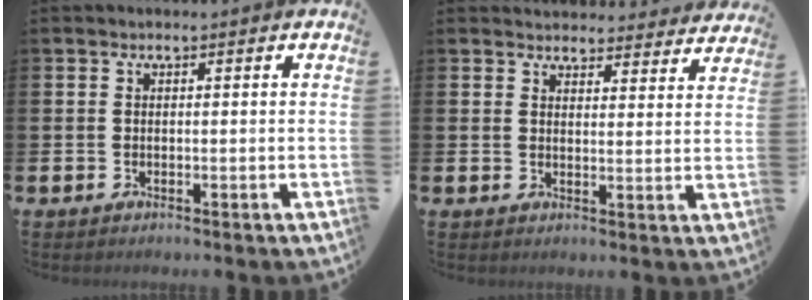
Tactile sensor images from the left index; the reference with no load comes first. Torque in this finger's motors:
{"motor_torque": [1.00, -1.14, 0.35, 0.05]}